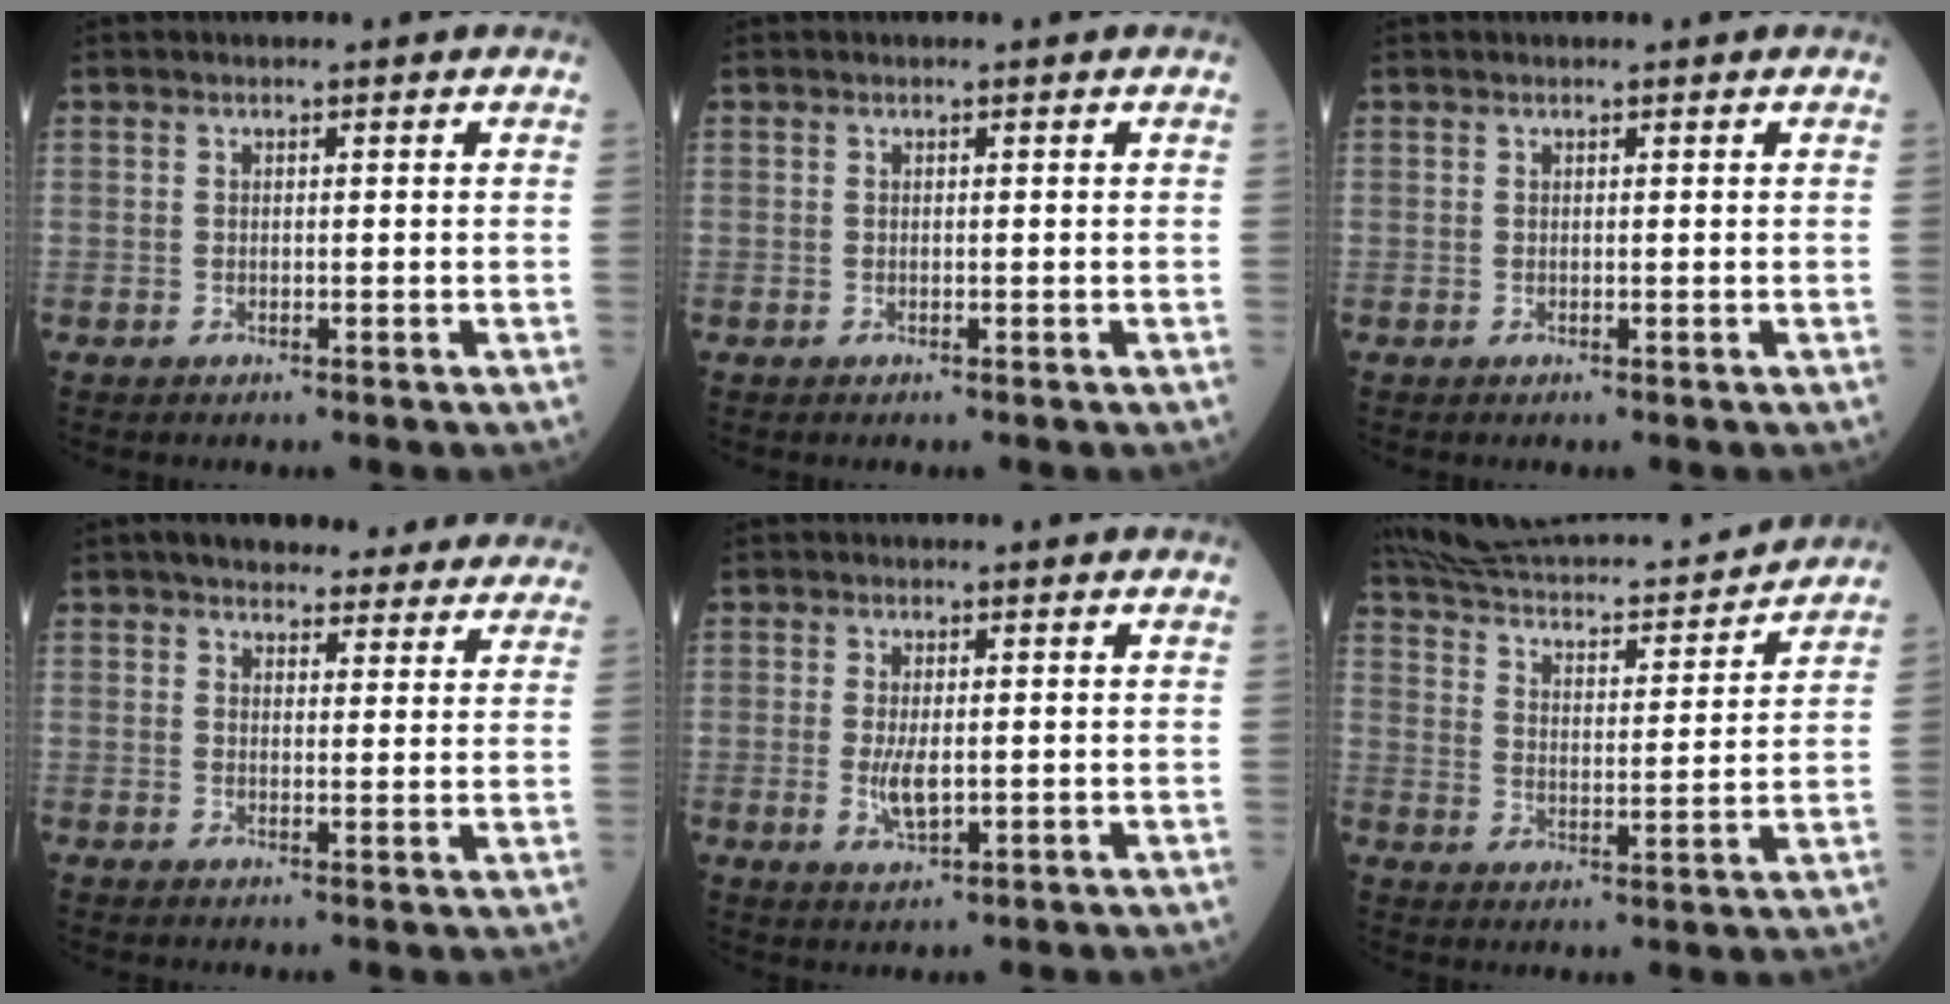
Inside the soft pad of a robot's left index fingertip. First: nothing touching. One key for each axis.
{"total": 0.0}
{"total": 0.7, "fx": 0.7, "fy": 0.0, "fz": 0.2, "tx": -0.001, "ty": 0.012, "tz": 0.013}
{"total": 17.4, "fx": 15.7, "fy": 5.0, "fz": 5.7, "tx": -0.051, "ty": 0.016, "tz": 0.181}
{"total": 3.8, "fx": -0.3, "fy": 1.4, "fz": 3.6, "tx": -0.073, "ty": -0.008, "tz": -0.001}
{"total": 21.6, "fx": 20.3, "fy": 2.5, "fz": 6.9, "tx": -0.117, "ty": -0.009, "tz": 0.293}